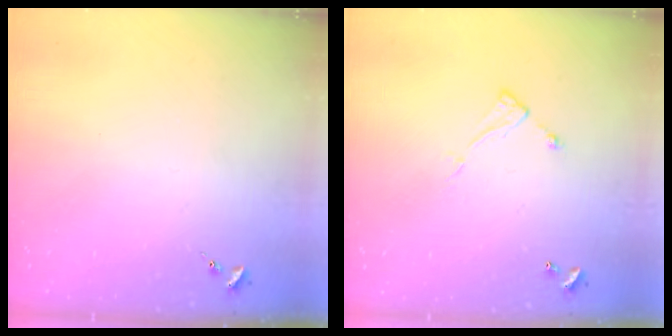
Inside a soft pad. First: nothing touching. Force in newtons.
{"total": 5.0, "press": 5.0, "slide": 0.2}